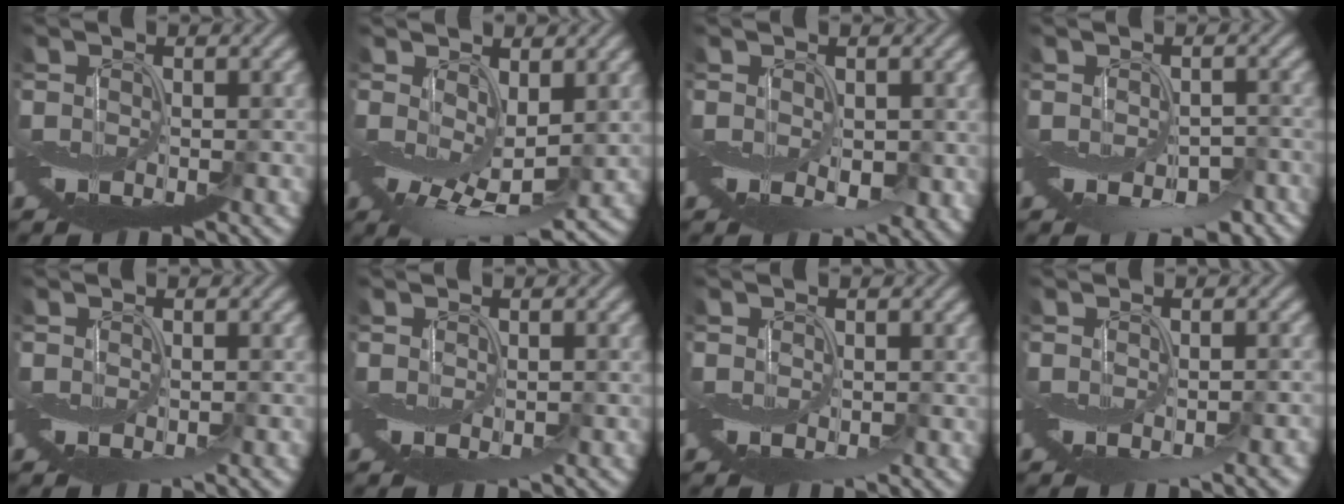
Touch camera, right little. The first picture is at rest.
{"total": 4.6, "force": [0.9, 2.6, 3.8], "torque": [-0.079, -0.009, 0.030]}
{"total": 2.6, "force": [0.1, 1.8, 1.8], "torque": [-0.030, -0.007, 0.009]}
{"total": 5.1, "force": [-3.0, 3.1, 2.8], "torque": [-0.028, 0.001, -0.034]}
{"total": 0.7, "force": [-0.1, 0.2, 0.7], "torque": [-0.009, -0.004, 0.001]}
{"total": 0.6, "force": [0.1, 0.4, 0.4], "torque": [-0.006, -0.007, 0.005]}
{"total": 1.0, "force": [0.3, 0.7, 0.6], "torque": [-0.009, -0.004, 0.005]}
{"total": 2.1, "force": [-1.0, 0.5, 1.8], "torque": [-0.024, -0.005, -0.009]}